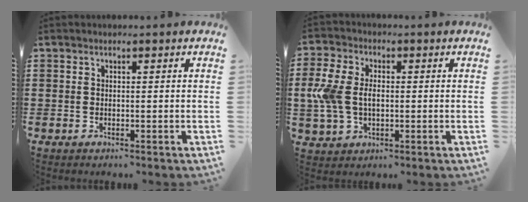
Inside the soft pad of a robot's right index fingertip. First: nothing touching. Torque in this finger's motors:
{"motor_torque": [0.60, 0.13, 0.33, 0.21]}